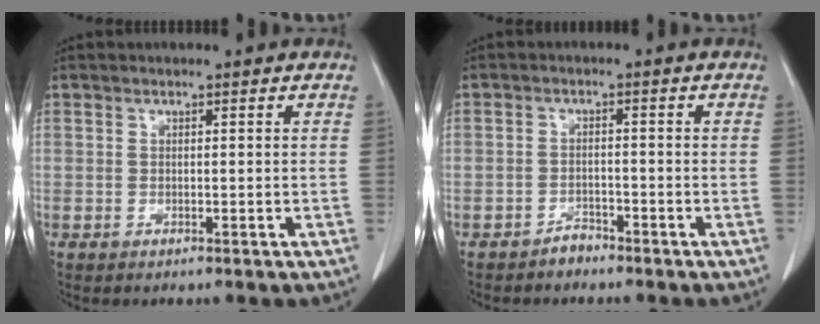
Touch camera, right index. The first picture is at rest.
{"total": 2.0, "force": [-1.7, 1.1, 0.1], "torque": [-0.002, 0.005, -0.029]}